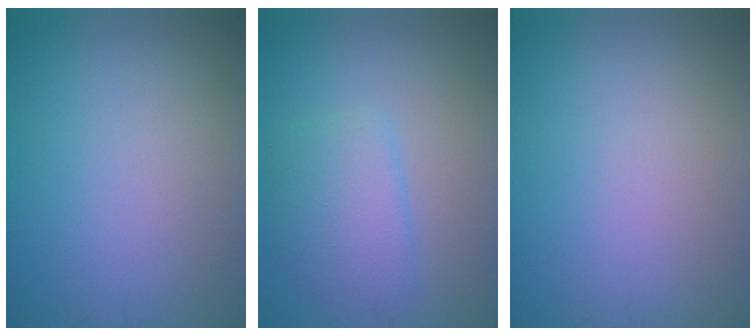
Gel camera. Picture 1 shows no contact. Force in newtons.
{"total": 3.3, "press": 3.3, "slide": 0.1}
{"total": 0.0}